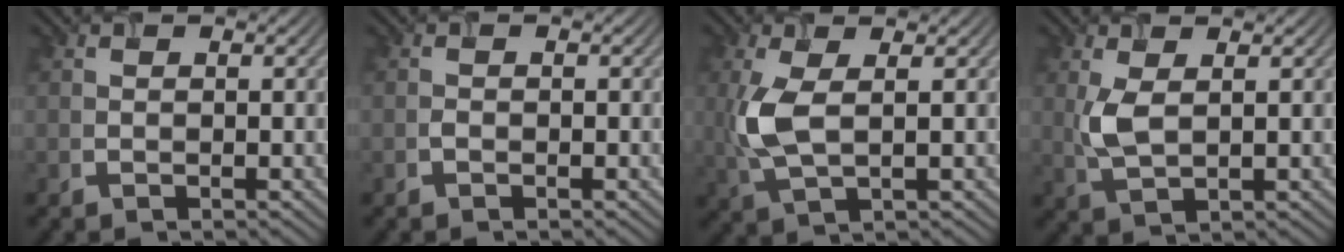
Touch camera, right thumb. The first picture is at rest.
{"total": 0.5, "force": [-0.3, 0.3, 0.3], "torque": [-0.005, 0.000, -0.007]}
{"total": 6.2, "force": [0.7, 2.7, 5.6], "torque": [-0.150, 0.000, 0.015]}
{"total": 4.1, "force": [0.9, 1.9, 3.5], "torque": [-0.090, 0.001, 0.022]}